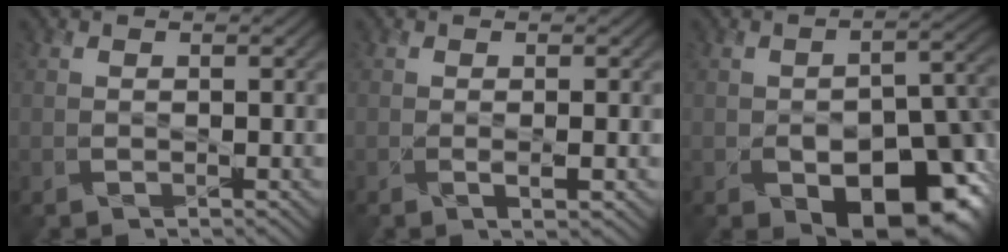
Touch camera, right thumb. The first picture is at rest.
{"total": 1.2, "force": [-0.3, 0.0, 1.2], "torque": [-0.023, -0.001, -0.007]}
{"total": 14.2, "force": [-6.5, 7.7, 9.9], "torque": [-0.118, -0.029, -0.094]}